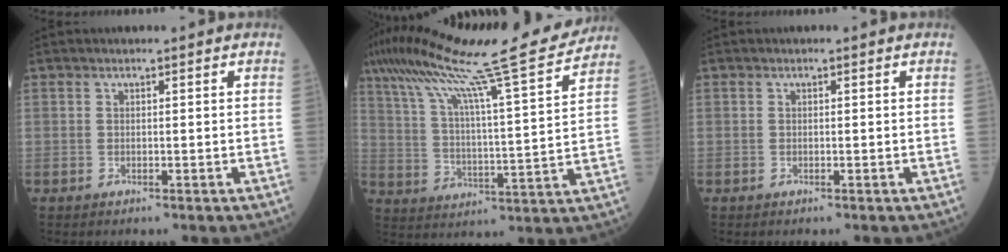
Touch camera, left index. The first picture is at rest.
{"total": 21.9, "force": [18.0, -0.6, 12.5], "torque": [-0.221, -0.002, 0.273]}
{"total": 0.0}